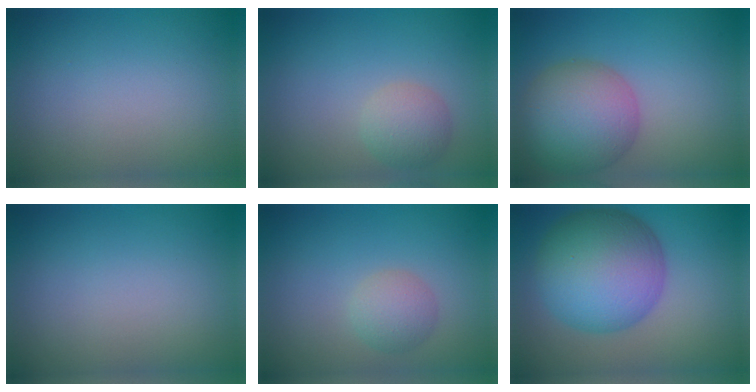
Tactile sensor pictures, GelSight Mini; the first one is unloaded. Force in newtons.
{"total": 2.7, "press": 2.7, "slide": 0.1}
{"total": 7.8, "press": 7.8, "slide": 0.6}
{"total": 0.0}
{"total": 2.3, "press": 2.3, "slide": 0.1}
{"total": 11.1, "press": 11.1, "slide": 0.2}